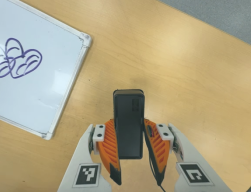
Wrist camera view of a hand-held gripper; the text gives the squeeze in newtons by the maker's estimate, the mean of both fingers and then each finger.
{"total": 4.5, "left": 3.4, "right": 5.7}